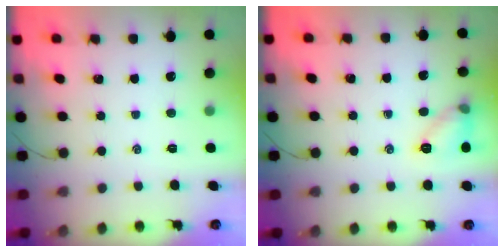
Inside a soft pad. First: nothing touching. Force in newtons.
{"total": 8.7, "press": 8.5, "slide": 1.6}